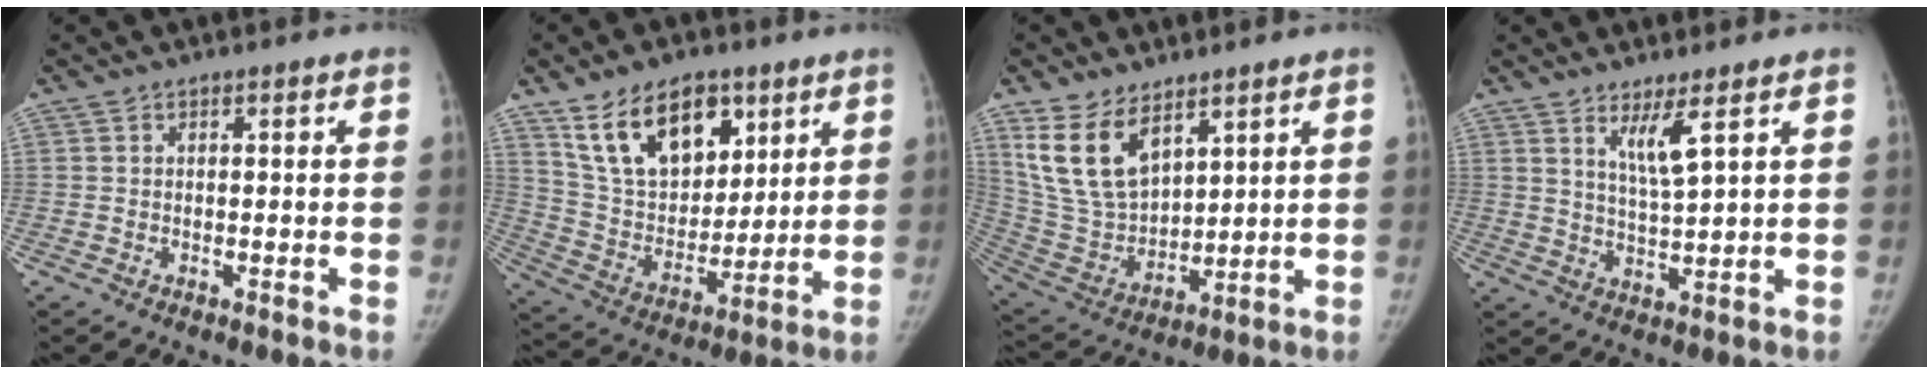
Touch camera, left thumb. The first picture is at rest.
{"total": 18.1, "force": [10.2, 10.7, 10.5], "torque": [-0.132, -0.043, 0.193]}
{"total": 14.1, "force": [8.1, 7.8, 8.6], "torque": [-0.142, -0.037, 0.183]}
{"total": 5.3, "force": [3.2, 0.2, 4.3], "torque": [-0.081, -0.038, 0.064]}